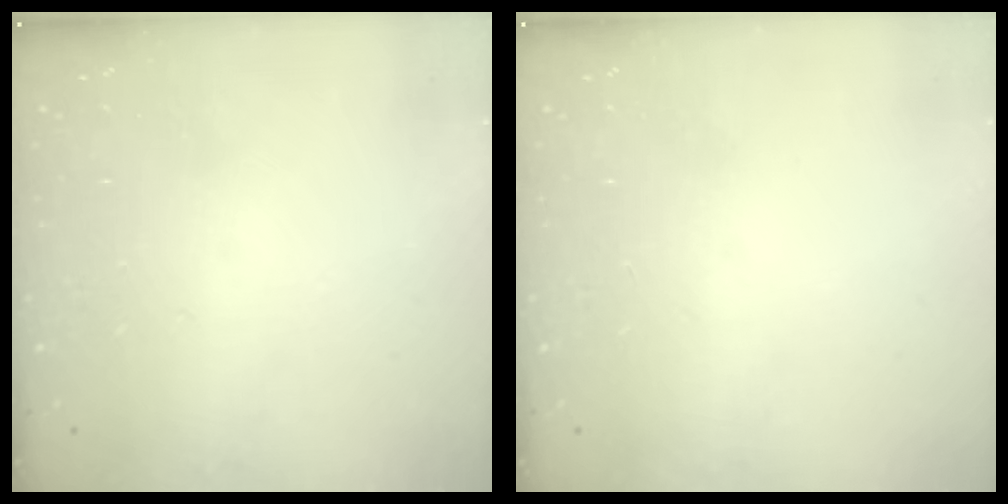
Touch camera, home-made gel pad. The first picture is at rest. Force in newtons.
{"total": 0.0}